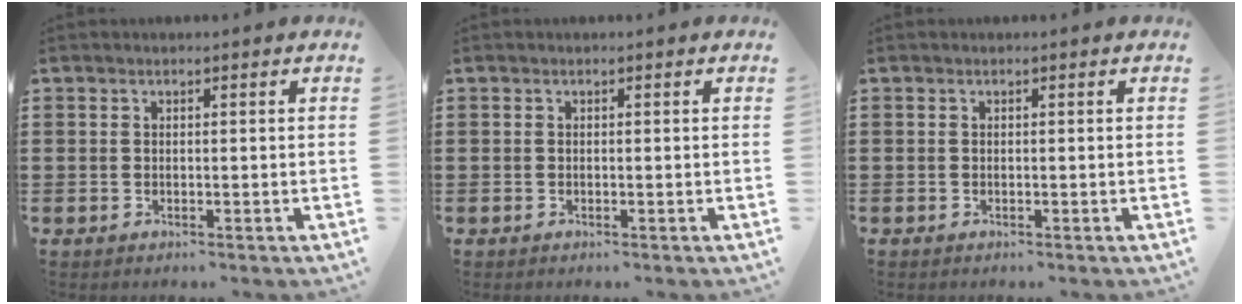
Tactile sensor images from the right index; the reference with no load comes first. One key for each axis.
{"total": 0.0}
{"total": 0.0}